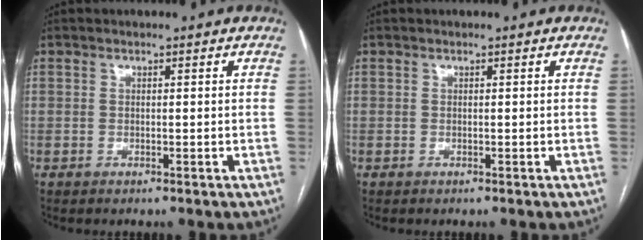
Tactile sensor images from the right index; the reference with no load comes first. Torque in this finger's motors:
{"motor_torque": [0.00, 0.00, 0.00, 0.00]}